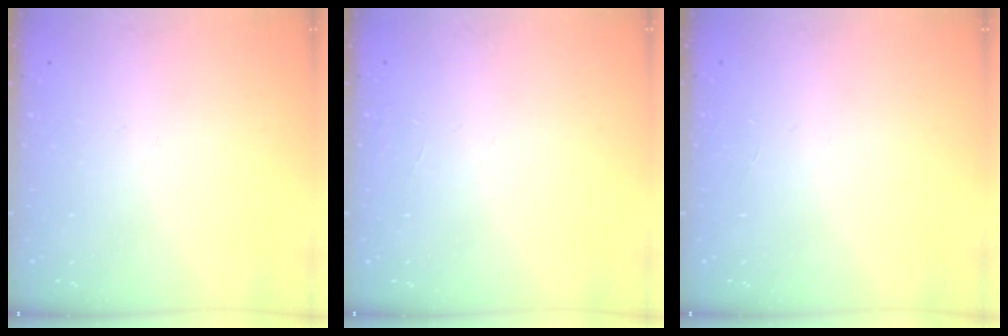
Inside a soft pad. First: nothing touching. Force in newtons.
{"total": 0.0}
{"total": 0.0}